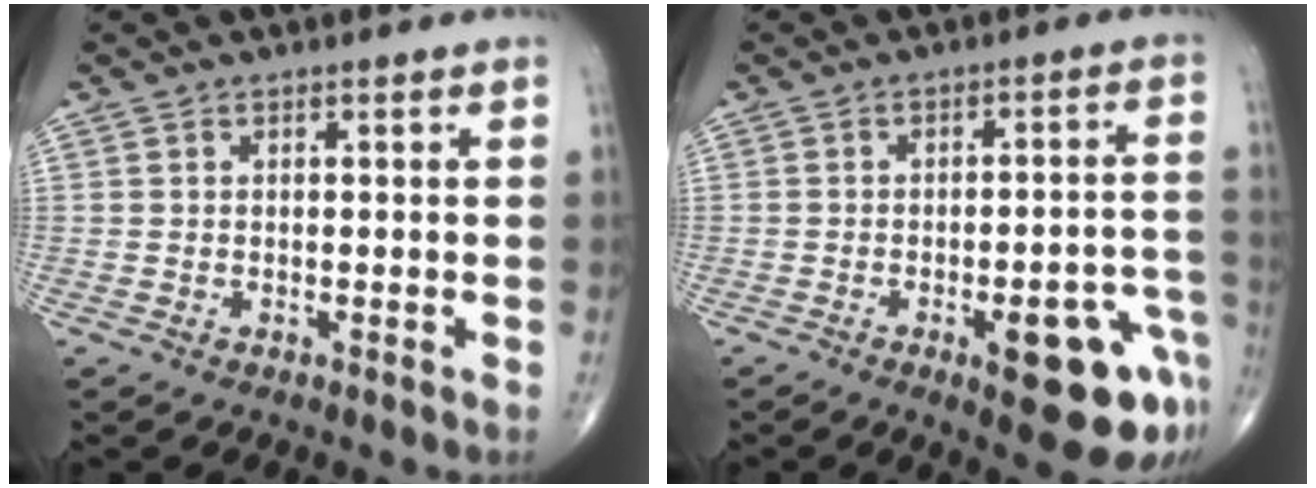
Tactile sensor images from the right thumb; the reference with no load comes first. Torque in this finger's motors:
{"motor_torque": [1.43, 1.24, 0.39, -0.51, 0.26]}